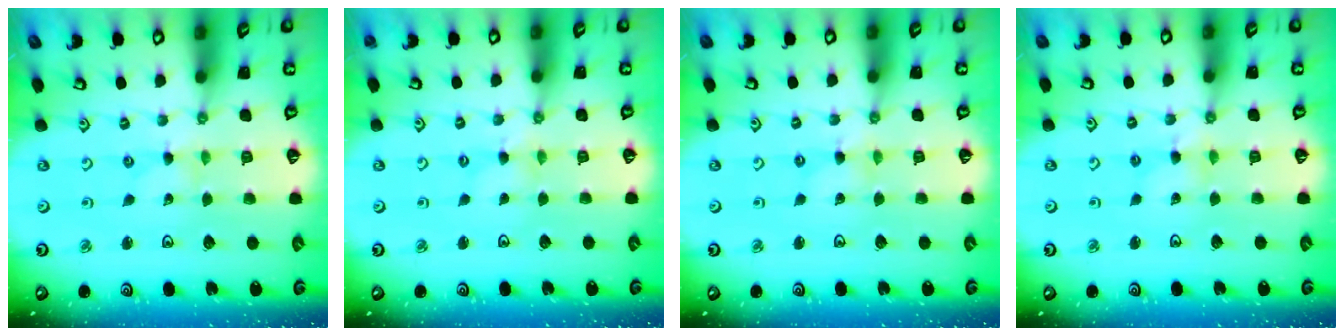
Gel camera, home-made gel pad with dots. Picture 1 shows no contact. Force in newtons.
{"total": 0.0}
{"total": 0.0}
{"total": 2.0, "press": 2.0, "slide": 0.3}